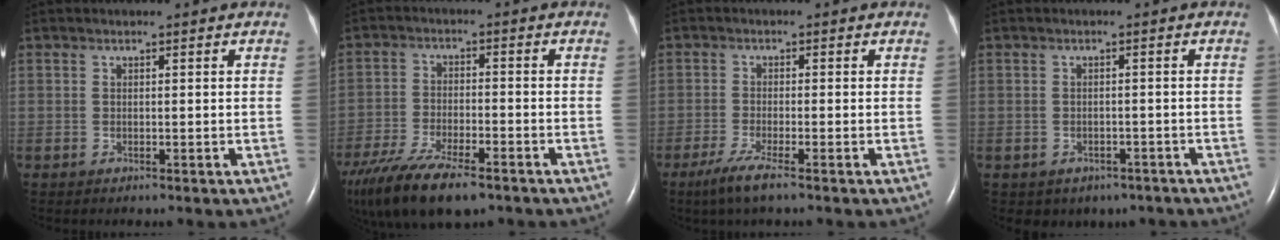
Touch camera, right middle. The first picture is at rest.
{"total": 16.6, "force": [-11.9, 4.9, 10.4], "torque": [-0.219, -0.033, -0.199]}
{"total": 4.1, "force": [-2.7, 0.0, 3.1], "torque": [-0.071, -0.014, -0.055]}
{"total": 5.3, "force": [-3.9, 3.4, 1.0], "torque": [-0.008, 0.017, -0.041]}